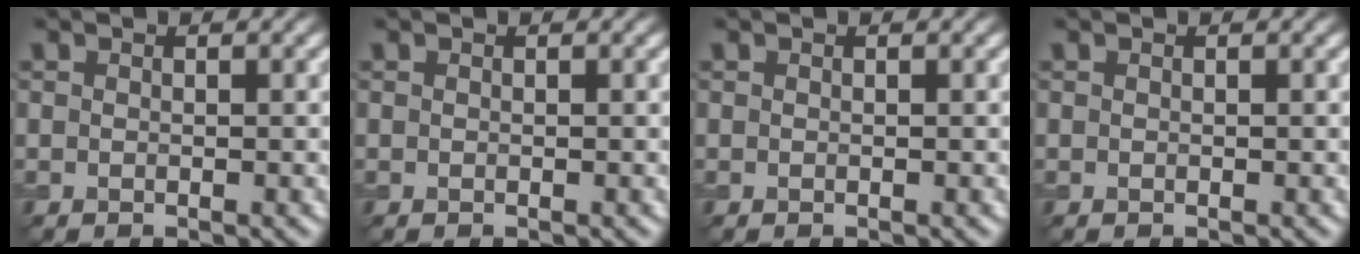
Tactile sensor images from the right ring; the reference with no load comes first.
{"total": 0.0}
{"total": 0.0}
{"total": 0.0}